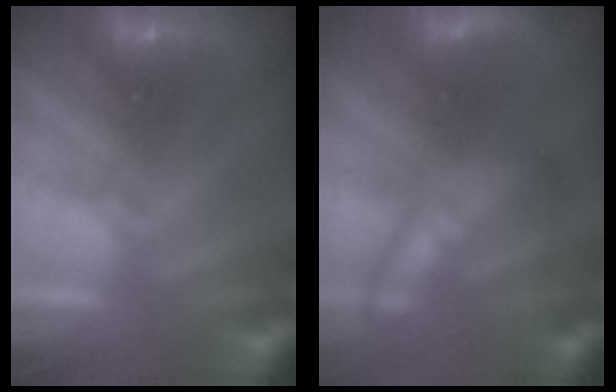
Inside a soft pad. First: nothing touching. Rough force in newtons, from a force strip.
{"total": 6.9}